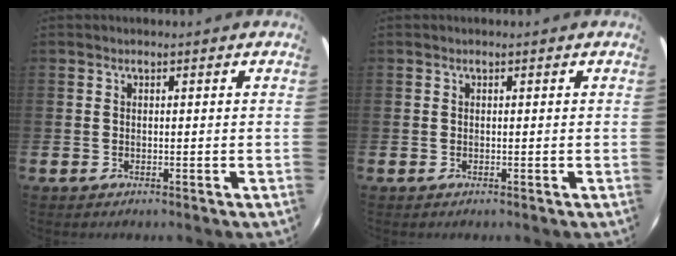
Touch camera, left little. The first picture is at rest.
{"total": 0.0}